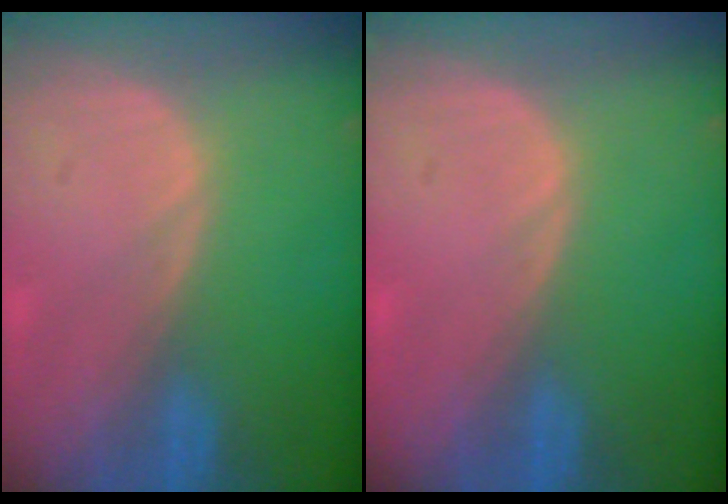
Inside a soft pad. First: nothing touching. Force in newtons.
{"total": 0.0}